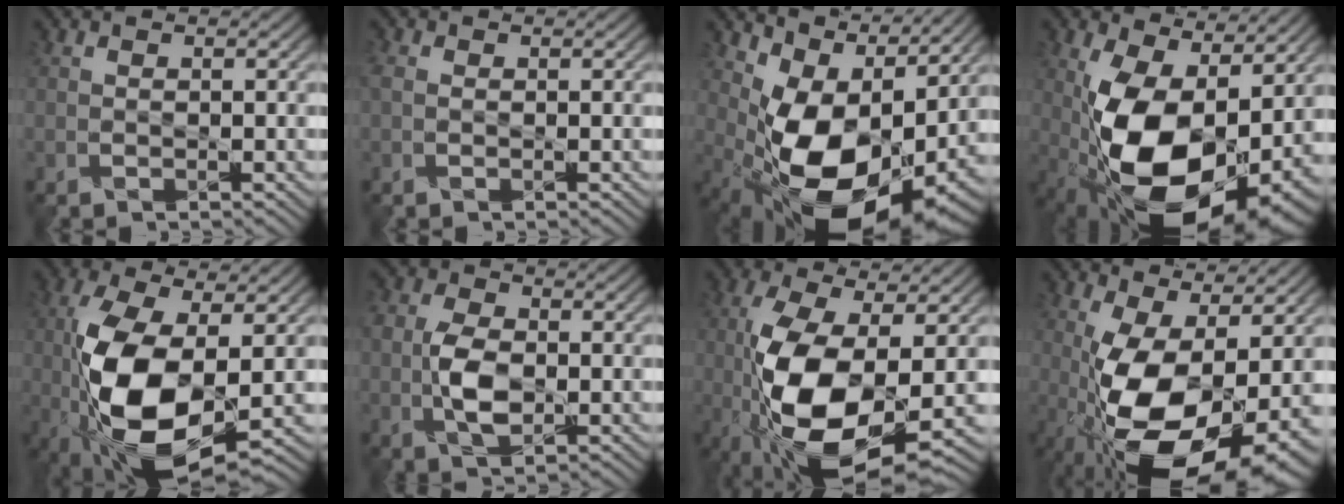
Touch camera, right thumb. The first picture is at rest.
{"total": 1.7, "force": [-0.1, 1.3, 1.1], "torque": [-0.032, -0.003, 0.000]}
{"total": 15.7, "force": [1.4, 9.5, 12.4], "torque": [-0.190, -0.020, 0.045]}
{"total": 16.9, "force": [-1.2, 9.5, 13.9], "torque": [-0.244, -0.034, -0.009]}
{"total": 13.5, "force": [-1.8, 6.0, 11.9], "torque": [-0.267, -0.008, -0.032]}
{"total": 5.7, "force": [-0.8, 3.3, 4.5], "torque": [-0.103, 0.002, -0.021]}
{"total": 14.2, "force": [-3.1, 5.8, 12.6], "torque": [-0.267, -0.014, -0.053]}
{"total": 16.2, "force": [-3.9, 7.2, 14.0], "torque": [-0.259, -0.012, -0.056]}